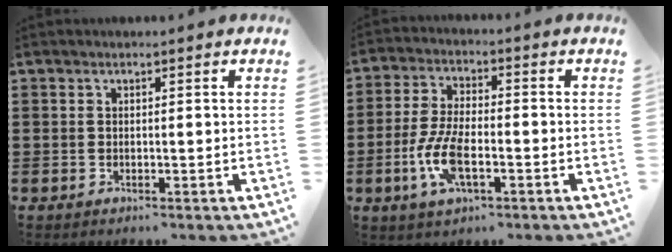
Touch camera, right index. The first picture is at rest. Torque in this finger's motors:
{"motor_torque": [2.14, 0.00, 0.77, 0.21]}